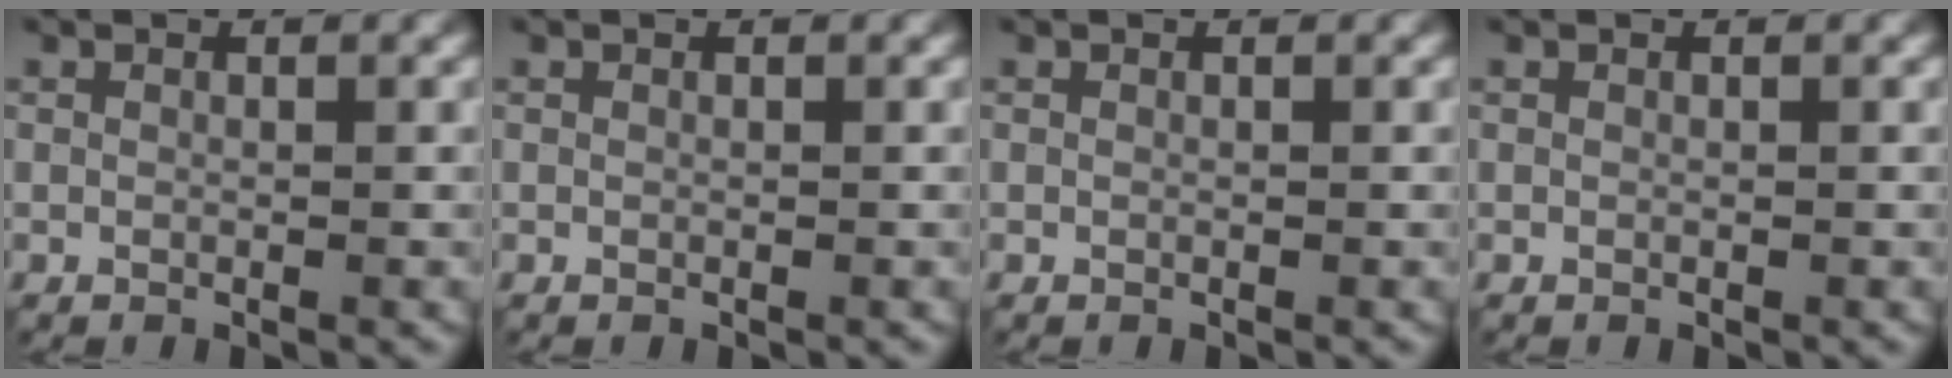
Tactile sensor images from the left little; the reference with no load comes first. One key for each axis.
{"total": 0.0}
{"total": 0.0}
{"total": 0.0}